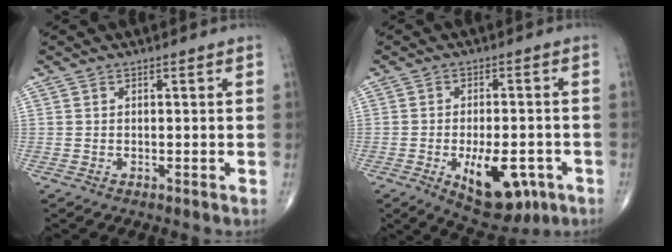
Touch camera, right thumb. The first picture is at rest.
{"total": 11.1, "force": [-4.3, 5.7, 8.5], "torque": [-0.100, 0.006, -0.048]}